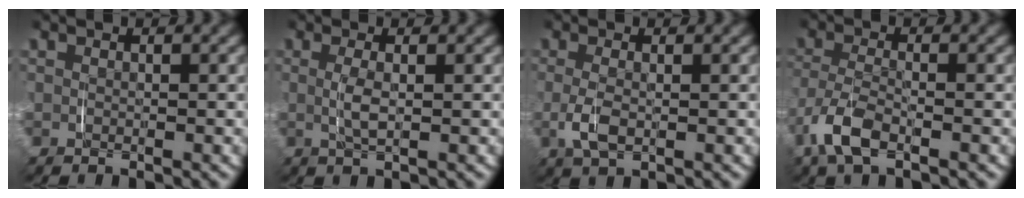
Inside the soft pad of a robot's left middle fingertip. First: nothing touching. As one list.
[{"total": 1.6, "force": [-0.3, -0.1, 1.5], "torque": [-0.036, -0.006, 0.000]}, {"total": 1.9, "force": [-0.7, 0.5, 1.7], "torque": [-0.049, -0.010, -0.007]}, {"total": 3.6, "force": [-2.7, 0.8, 2.2], "torque": [-0.055, -0.012, -0.045]}]